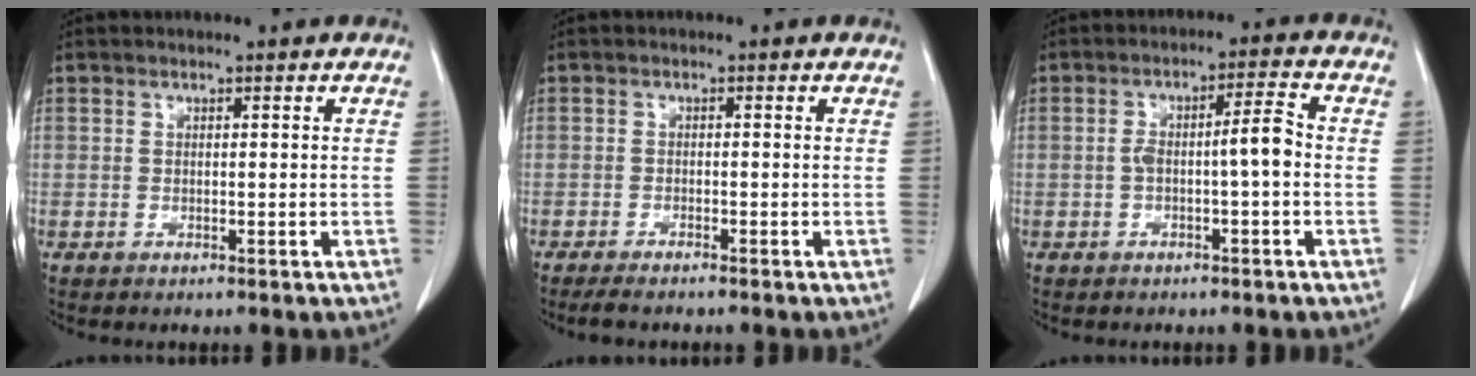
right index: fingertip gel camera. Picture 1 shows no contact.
{"total": 2.7, "force": [-2.4, 0.3, 1.2], "torque": [-0.019, -0.006, -0.038]}
{"total": 4.8, "force": [-1.0, 0.4, 4.7], "torque": [-0.079, 0.020, -0.011]}